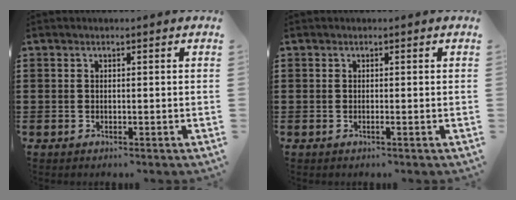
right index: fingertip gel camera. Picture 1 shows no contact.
{"total": 0.7, "force": [-0.3, -0.2, 0.6], "torque": [-0.010, -0.004, -0.004]}